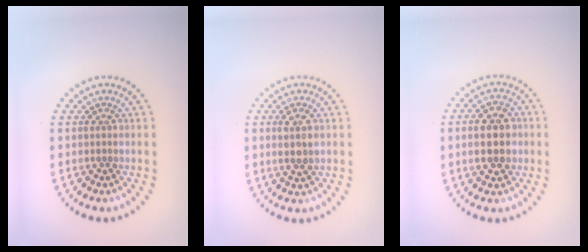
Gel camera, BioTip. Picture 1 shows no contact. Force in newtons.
{"total": 2.2, "press": 2.0, "slide": 0.7}
{"total": 5.2, "press": 5.2, "slide": 0.3}